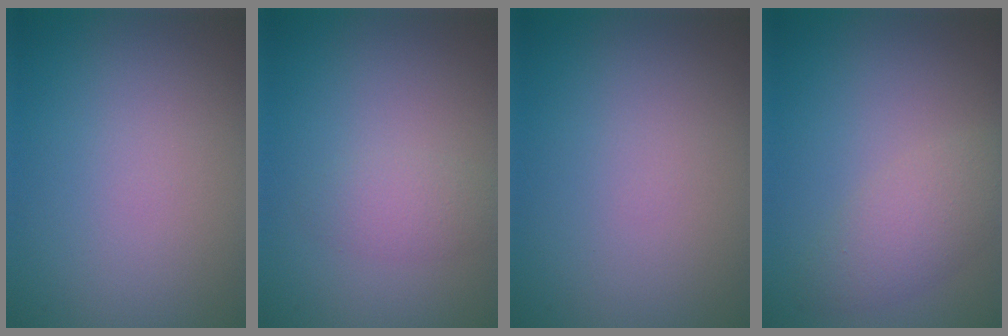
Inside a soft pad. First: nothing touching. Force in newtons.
{"total": 1.8, "press": 1.8, "slide": 0.0}
{"total": 0.0}
{"total": 3.1, "press": 3.1, "slide": 0.1}